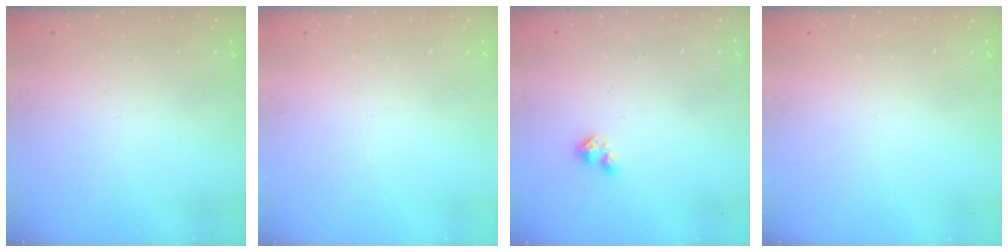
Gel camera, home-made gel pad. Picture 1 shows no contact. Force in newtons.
{"total": 0.0}
{"total": 2.1, "press": 2.1, "slide": 0.2}
{"total": 0.0}